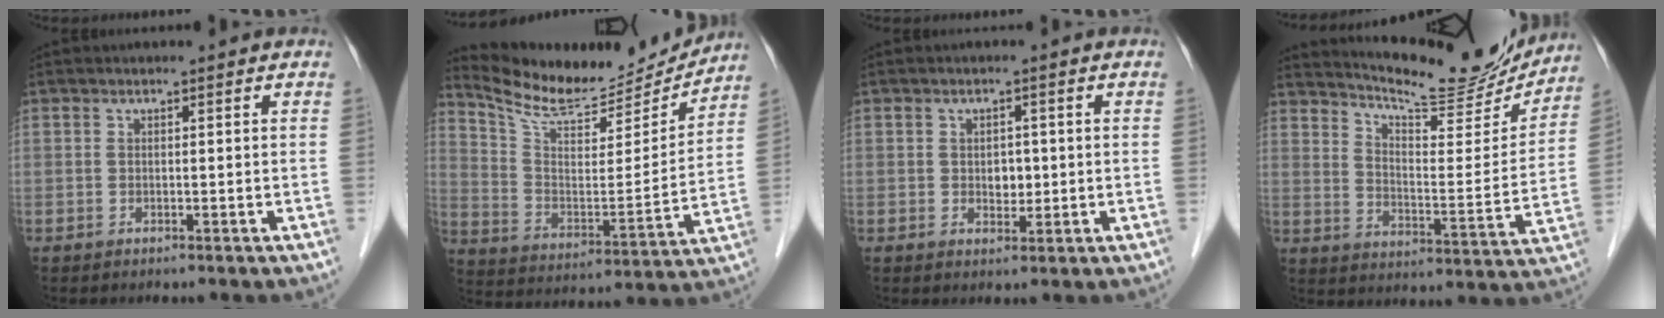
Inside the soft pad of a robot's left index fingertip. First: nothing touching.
{"total": 16.6, "force": [16.0, 3.0, 3.6], "torque": [-0.074, -0.026, 0.256]}
{"total": 2.5, "force": [0.0, 1.8, 1.7], "torque": [-0.025, 0.001, 0.004]}
{"total": 18.7, "force": [17.5, 2.2, 6.4], "torque": [-0.104, -0.040, 0.242]}